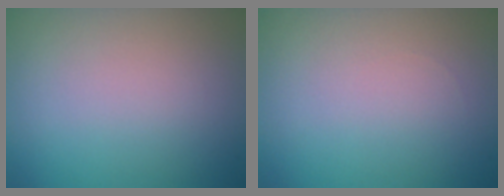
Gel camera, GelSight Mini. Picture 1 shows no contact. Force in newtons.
{"total": 0.0}